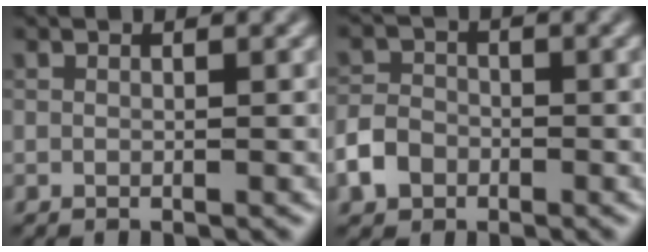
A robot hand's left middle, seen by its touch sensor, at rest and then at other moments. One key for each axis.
{"total": 3.0, "fx": -1.5, "fy": 2.3, "fz": 1.2, "tx": -0.025, "ty": 0.003, "tz": -0.033}